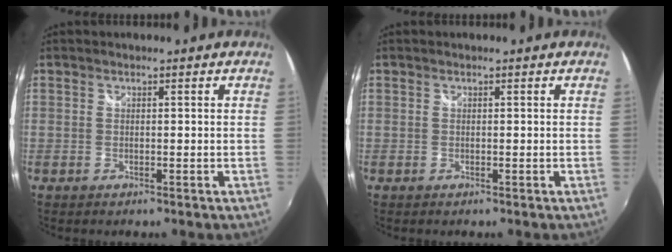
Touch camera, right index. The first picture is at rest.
{"total": 0.0}